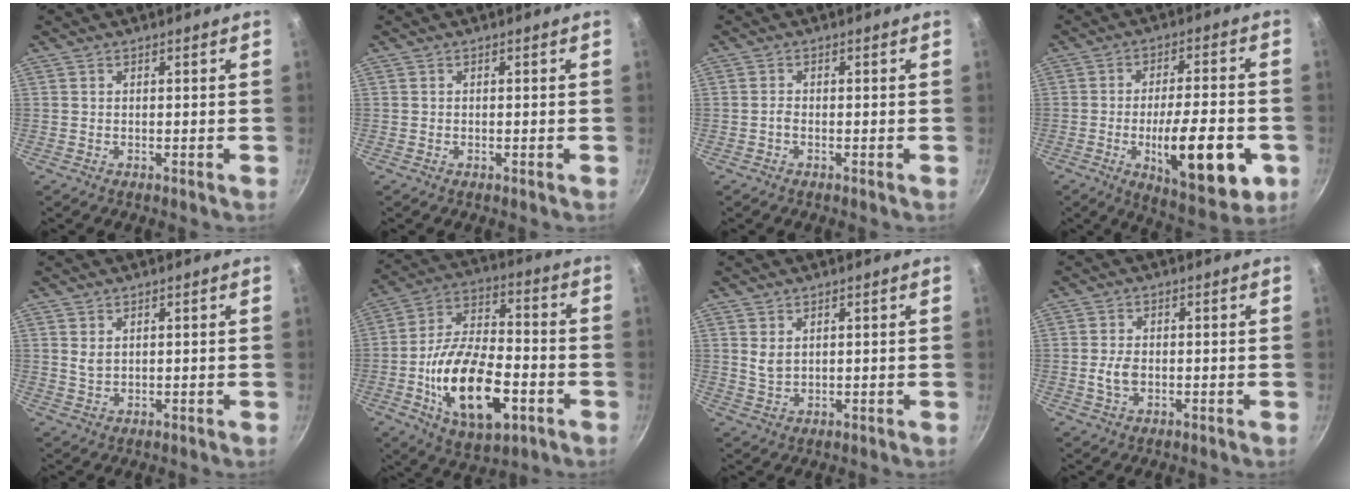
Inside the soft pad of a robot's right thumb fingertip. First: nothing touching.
{"total": 0.0}
{"total": 1.0, "force": [-0.6, 0.5, 0.6], "torque": [-0.015, 0.006, -0.014]}
{"total": 18.2, "force": [-5.3, 6.4, 16.2], "torque": [-0.218, 0.008, -0.072]}
{"total": 2.0, "force": [0.9, 1.2, 1.3], "torque": [-0.021, -0.005, 0.020]}
{"total": 20.5, "force": [-6.2, 10.5, 16.5], "torque": [-0.278, 0.027, -0.105]}
{"total": 2.7, "force": [1.2, 1.6, 1.8], "torque": [-0.031, -0.008, 0.028]}
{"total": 3.5, "force": [-0.5, 2.3, 2.7], "torque": [-0.048, 0.005, -0.010]}